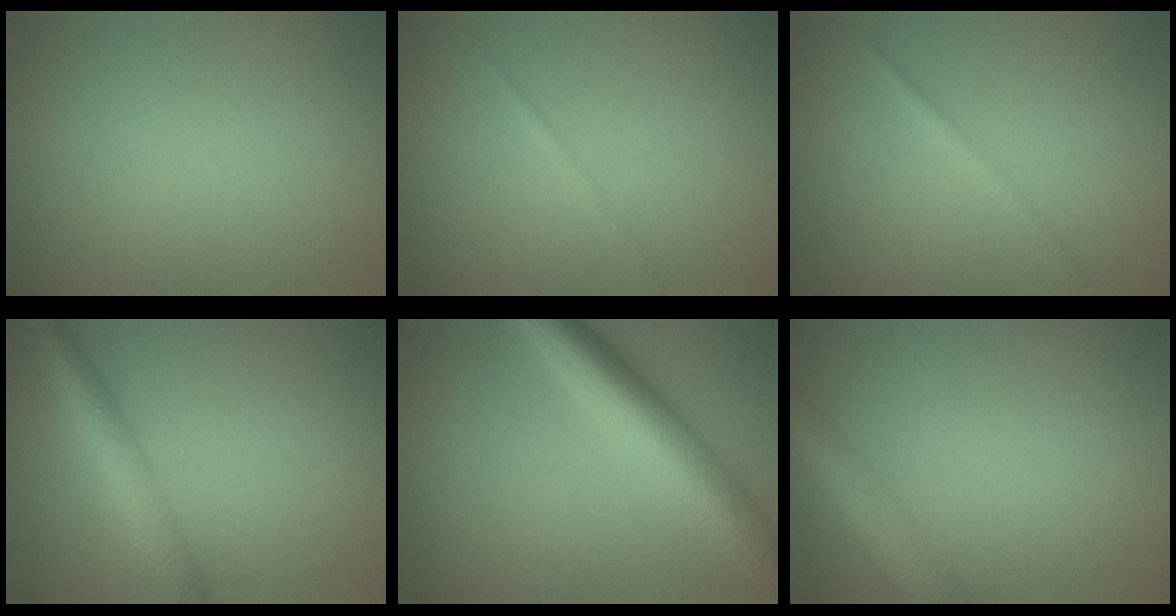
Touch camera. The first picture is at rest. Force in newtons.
{"total": 0.7, "press": 0.7, "slide": 0.1}
{"total": 1.2, "press": 1.2, "slide": 0.0}
{"total": 4.7, "press": 4.7, "slide": 0.2}
{"total": 7.8, "press": 7.8, "slide": 0.2}
{"total": 5.0, "press": 5.0, "slide": 0.3}